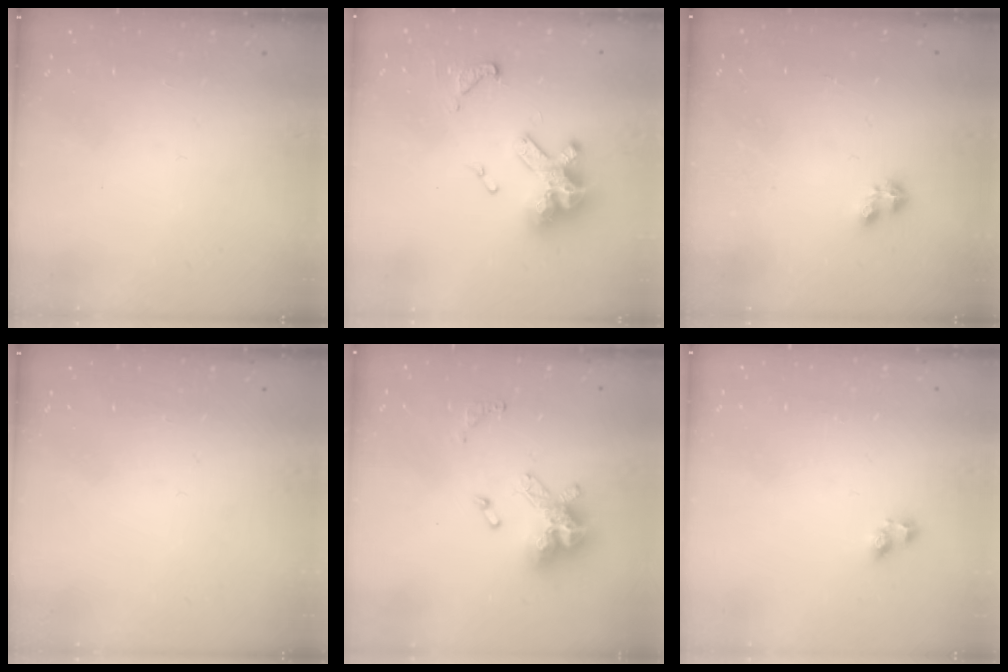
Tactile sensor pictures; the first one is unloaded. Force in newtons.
{"total": 13.5, "press": 13.4, "slide": 1.8}
{"total": 2.2, "press": 2.2, "slide": 0.4}
{"total": 0.0}
{"total": 13.4, "press": 13.4, "slide": 1.3}
{"total": 4.0, "press": 4.0, "slide": 0.3}